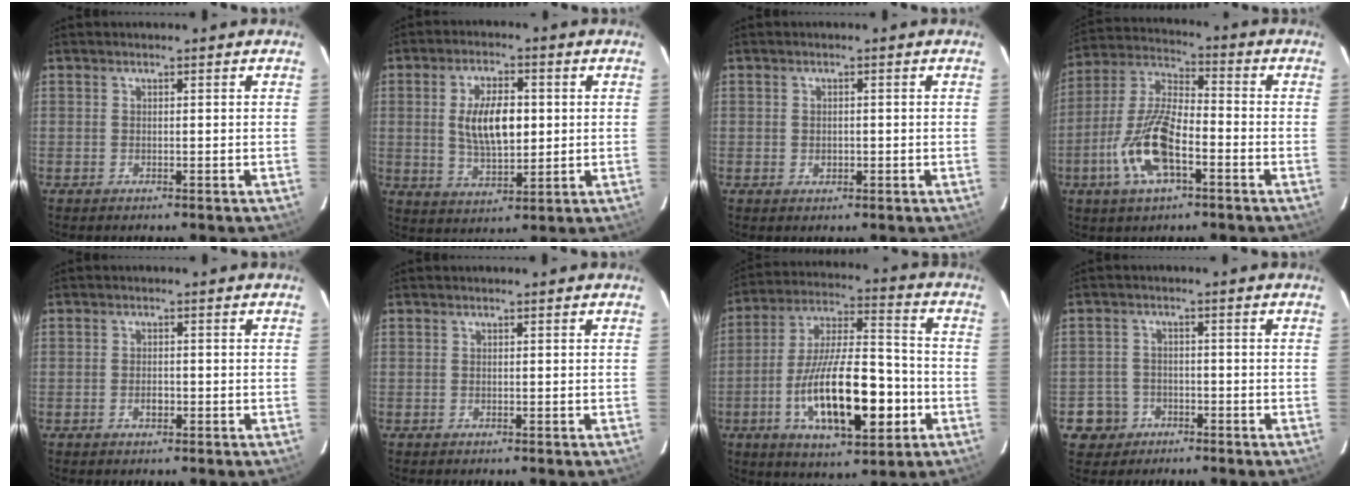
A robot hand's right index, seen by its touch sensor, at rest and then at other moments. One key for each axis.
{"total": 10.3, "fx": 1.1, "fy": 4.9, "fz": 9.0, "tx": -0.167, "ty": 0.002, "tz": 0.024}
{"total": 1.6, "fx": -0.3, "fy": 1.4, "fz": 0.7, "tx": -0.011, "ty": 0.001, "tz": -0.003}
{"total": 14.1, "fx": -5.6, "fy": 5.4, "fz": 11.7, "tx": -0.253, "ty": -0.004, "tz": -0.109}
{"total": 2.0, "fx": -0.8, "fy": 1.3, "fz": 1.2, "tx": -0.023, "ty": 0.002, "tz": -0.014}
{"total": 0.0}
{"total": 20.4, "fx": -6.4, "fy": 7.3, "fz": 18.0, "tx": -0.331, "ty": -0.001, "tz": -0.102}
{"total": 5.2, "fx": -2.5, "fy": 4.6, "fz": 0.4, "tx": -0.020, "ty": 0.022, "tz": -0.038}